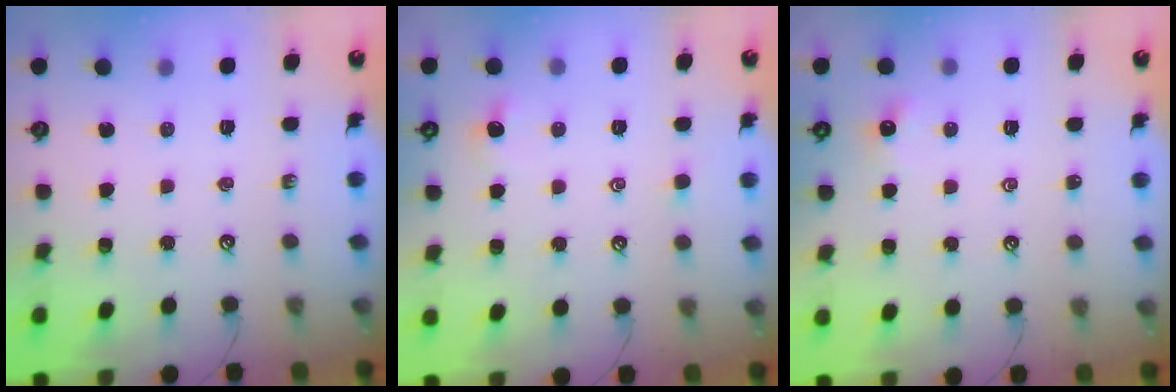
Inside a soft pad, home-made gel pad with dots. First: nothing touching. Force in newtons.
{"total": 0.9, "press": 0.8, "slide": 0.4}
{"total": 0.9, "press": 0.8, "slide": 0.5}